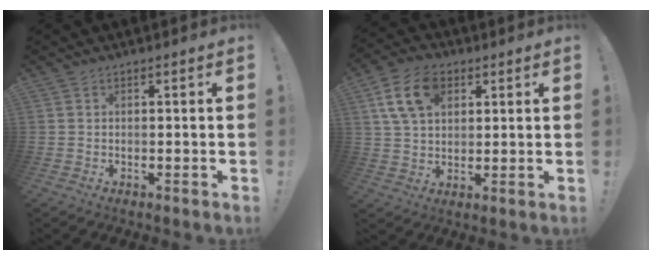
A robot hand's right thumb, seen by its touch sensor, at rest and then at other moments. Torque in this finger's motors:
{"motor_torque": [-0.13, 0.78, 0.79, 0.18, 0.29]}